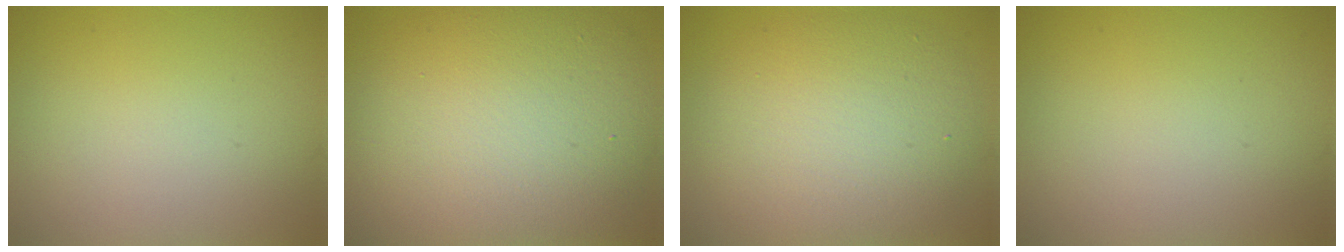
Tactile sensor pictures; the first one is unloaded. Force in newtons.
{"total": 12.6, "press": 12.6, "slide": 0.2}
{"total": 9.0, "press": 9.0, "slide": 0.2}
{"total": 0.0}